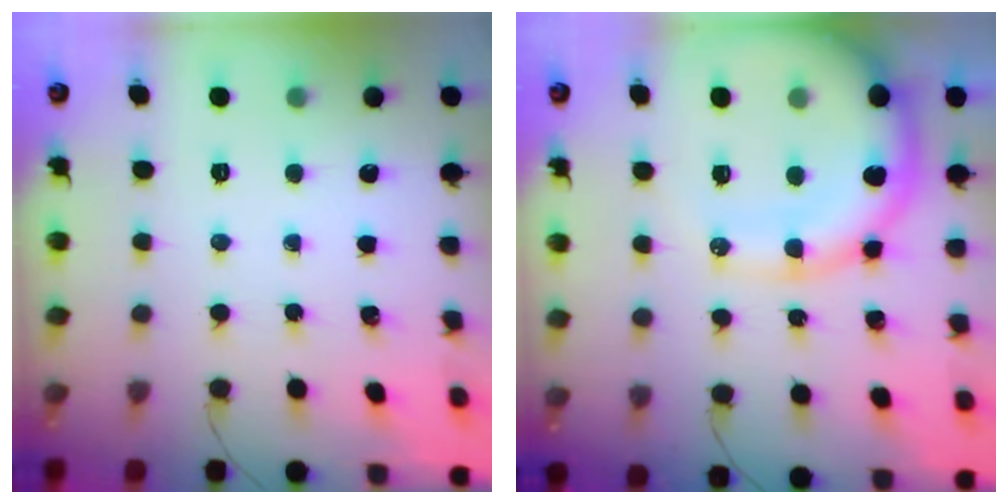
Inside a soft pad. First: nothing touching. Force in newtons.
{"total": 17.3, "press": 17.0, "slide": 3.6}